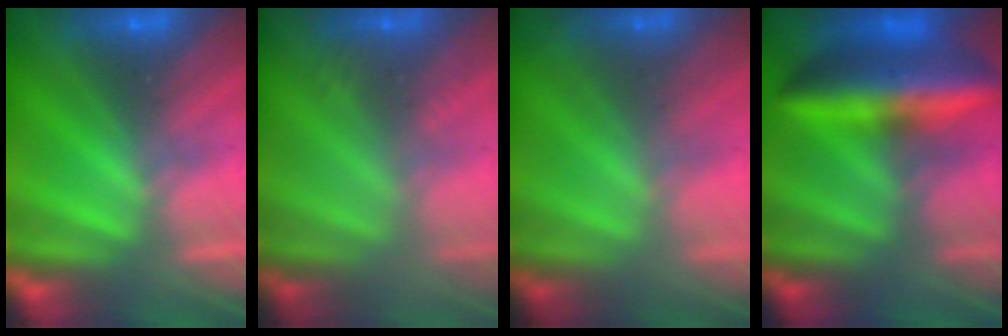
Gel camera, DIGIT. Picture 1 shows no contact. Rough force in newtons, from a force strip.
{"total": 2.4}
{"total": 1.8}
{"total": 5.6}